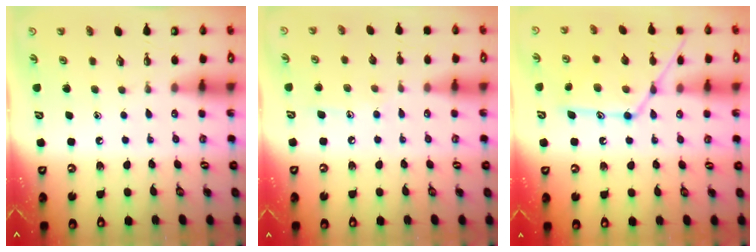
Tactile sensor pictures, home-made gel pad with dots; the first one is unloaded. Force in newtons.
{"total": 6.3, "press": 6.3, "slide": 0.5}
{"total": 15.0, "press": 15.0, "slide": 0.9}